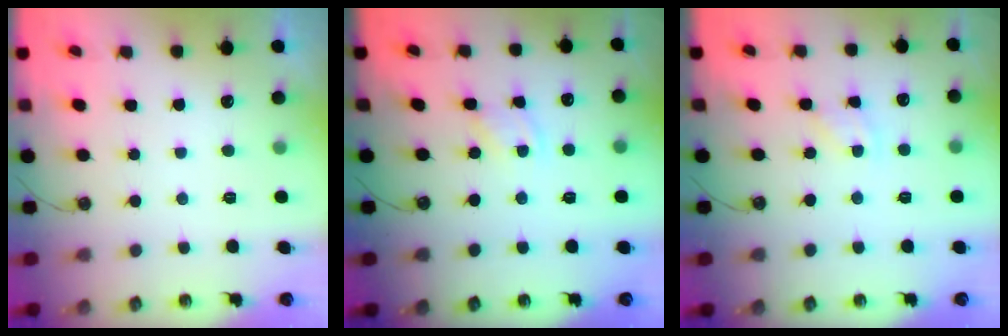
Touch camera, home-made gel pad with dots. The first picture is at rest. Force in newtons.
{"total": 2.9, "press": 2.8, "slide": 0.5}
{"total": 2.6, "press": 2.6, "slide": 0.4}